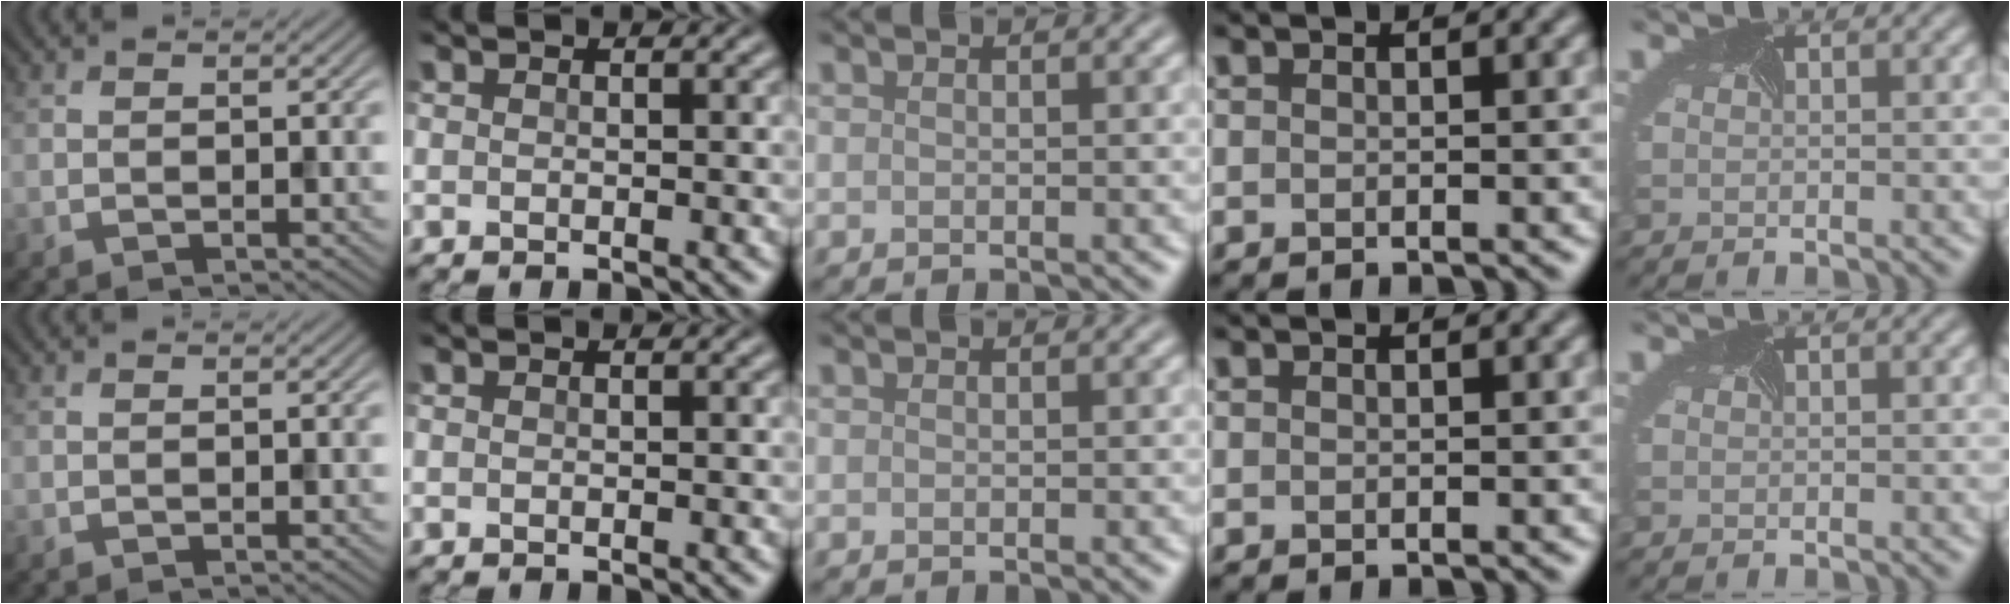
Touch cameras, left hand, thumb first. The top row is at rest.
{}